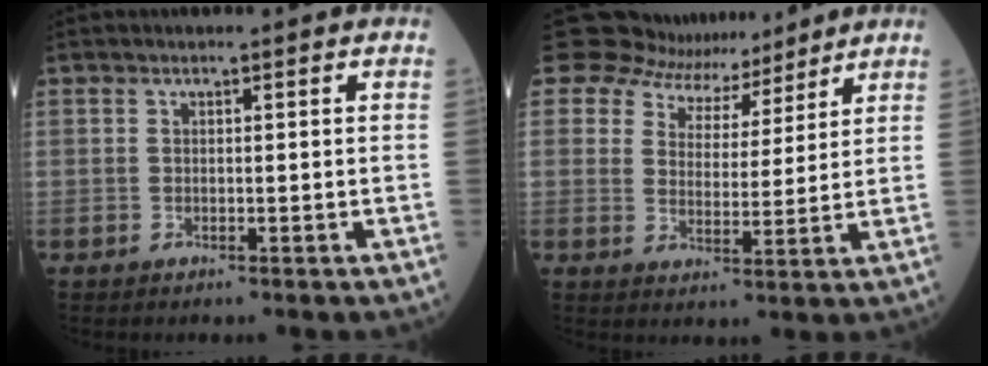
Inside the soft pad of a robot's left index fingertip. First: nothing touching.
{"total": 9.0, "force": [8.2, 3.5, 0.6], "torque": [-0.016, 0.005, 0.125]}